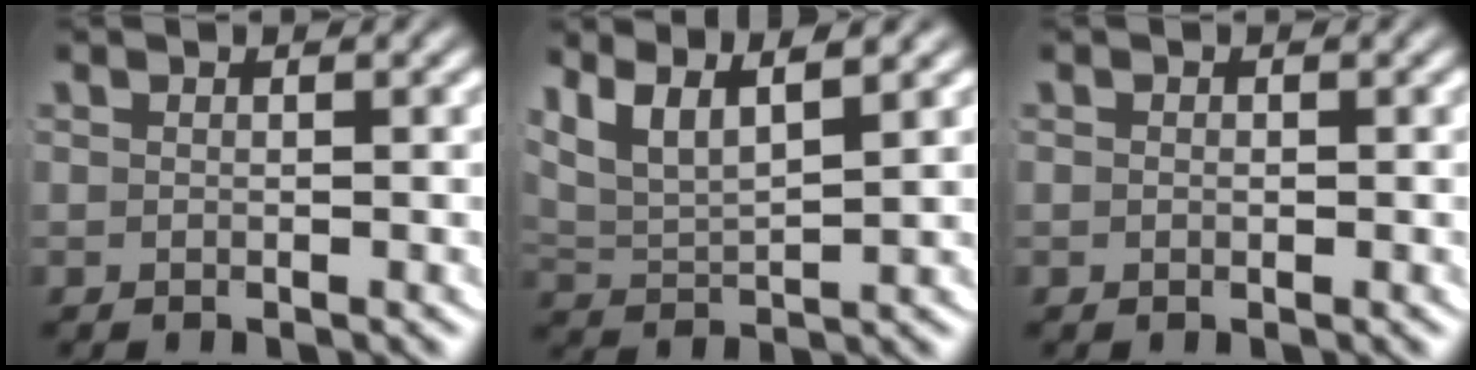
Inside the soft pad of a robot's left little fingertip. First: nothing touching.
{"total": 6.3, "force": [2.7, 4.4, 3.6], "torque": [-0.095, -0.005, 0.042]}
{"total": 0.0}